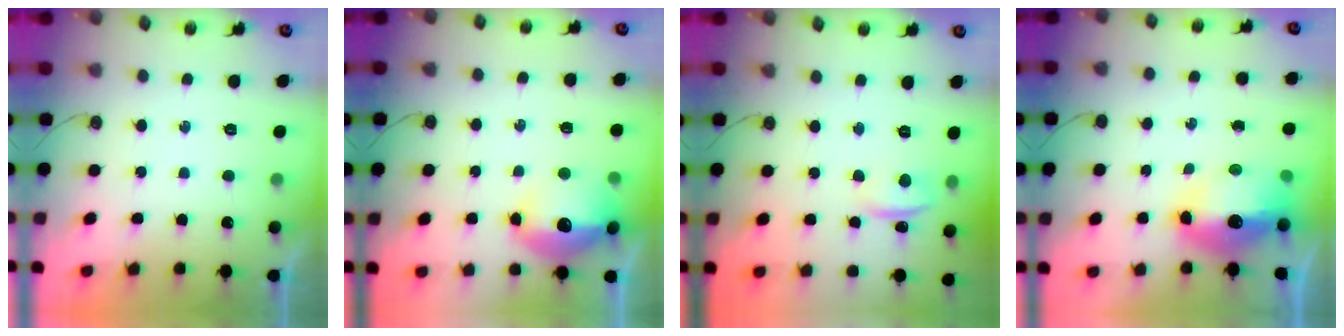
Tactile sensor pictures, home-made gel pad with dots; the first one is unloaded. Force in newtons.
{"total": 15.0, "press": 14.9, "slide": 1.4}
{"total": 8.6, "press": 2.0, "slide": 8.3}
{"total": 12.9, "press": 12.8, "slide": 1.4}